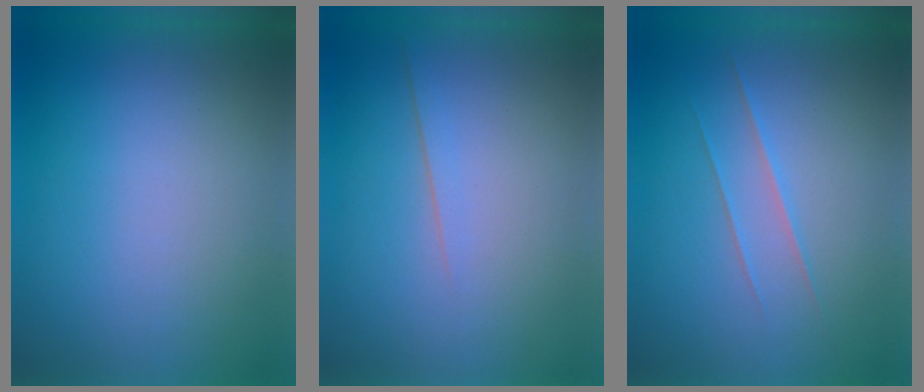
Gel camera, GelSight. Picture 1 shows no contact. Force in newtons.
{"total": 1.6}
{"total": 1.6}